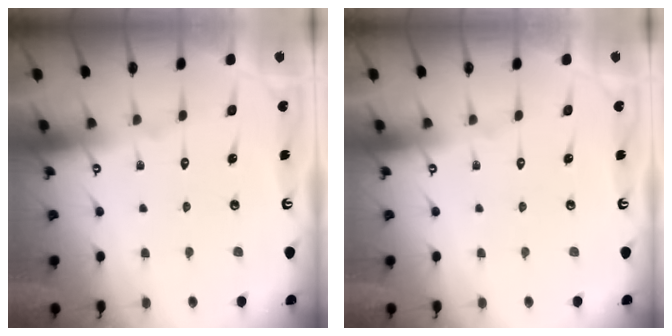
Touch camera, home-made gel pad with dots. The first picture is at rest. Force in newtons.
{"total": 0.0}